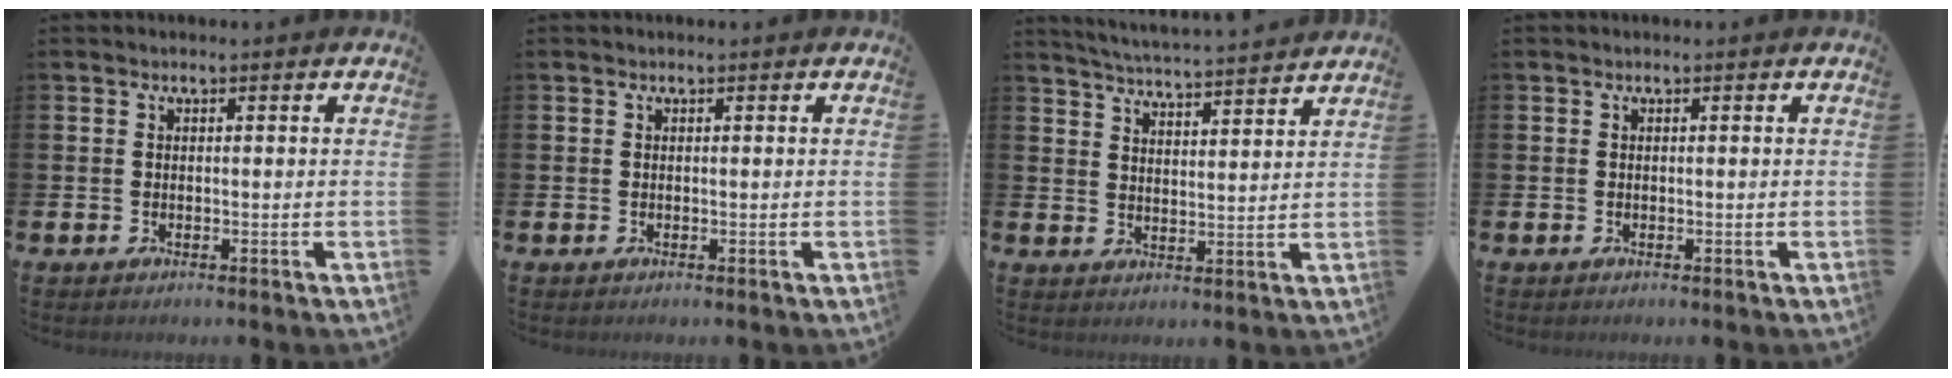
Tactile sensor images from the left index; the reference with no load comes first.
{"total": 0.0}
{"total": 4.9, "force": [4.8, -0.5, 0.5], "torque": [-0.029, -0.037, 0.084]}
{"total": 0.0}